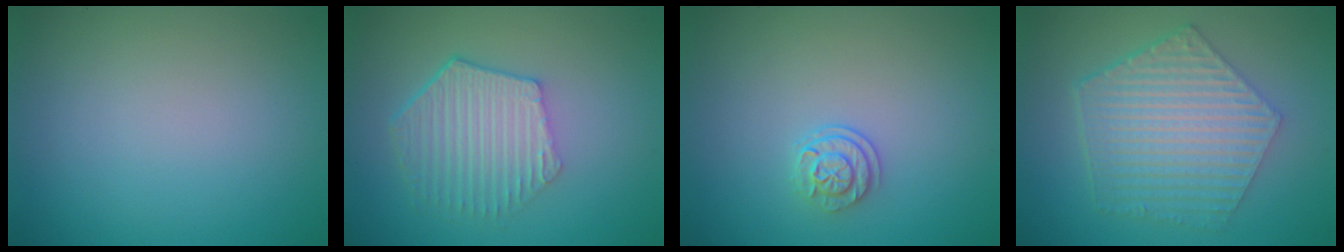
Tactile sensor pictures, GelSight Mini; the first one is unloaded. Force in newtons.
{"total": 5.6, "press": 4.1, "slide": 3.7}
{"total": 1.9, "press": 1.6, "slide": 1.1}
{"total": 6.9, "press": 5.0, "slide": 4.8}